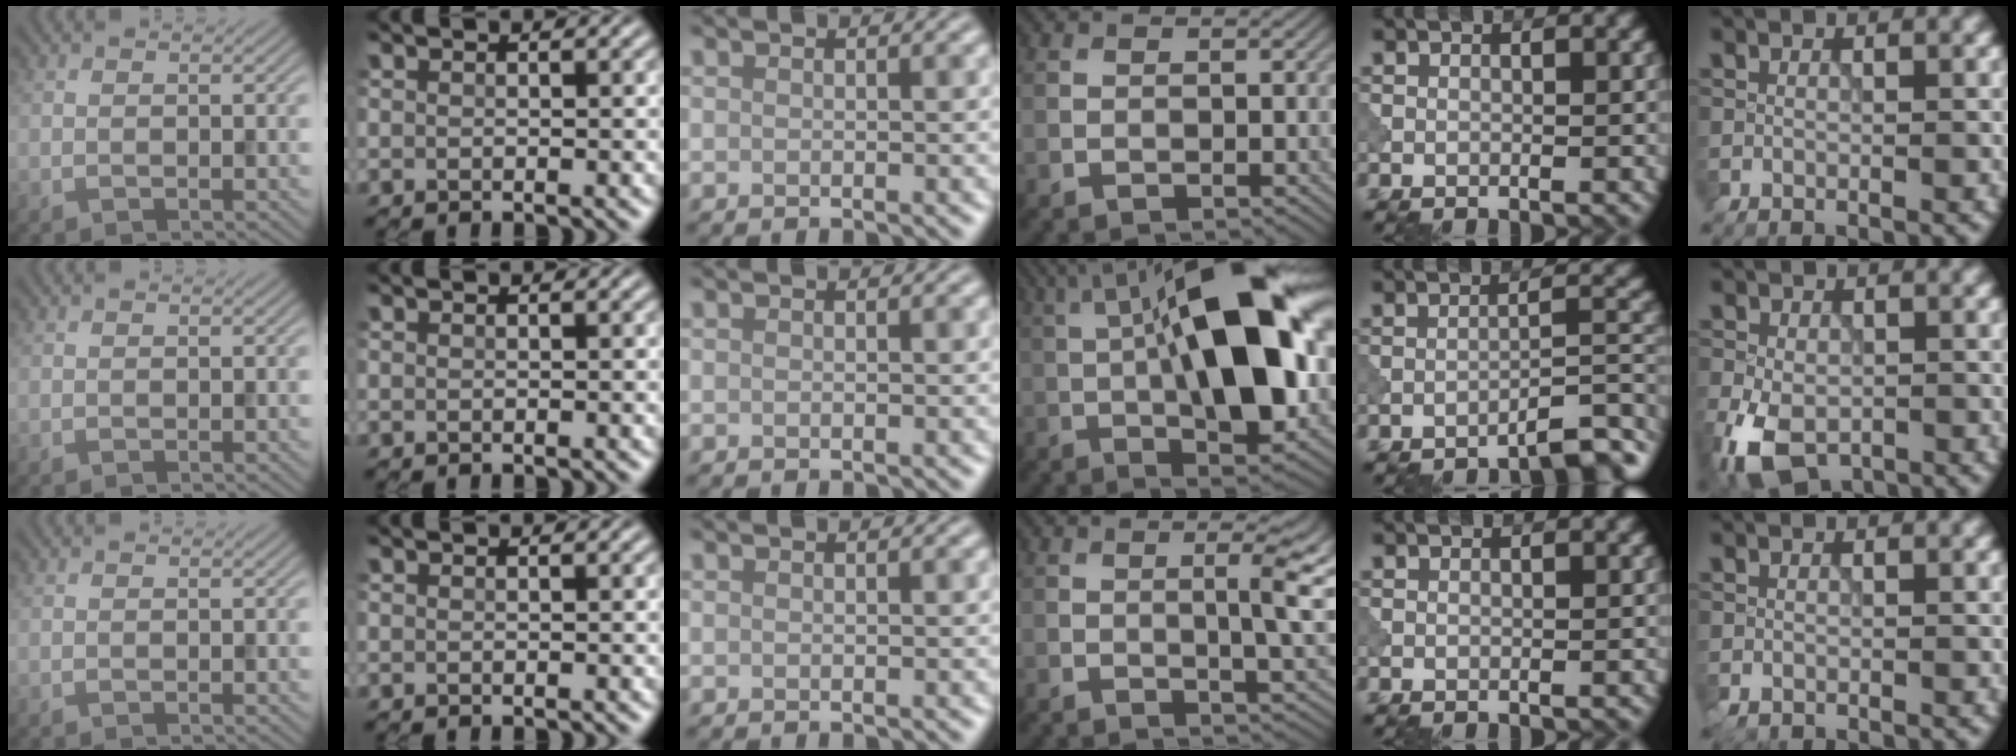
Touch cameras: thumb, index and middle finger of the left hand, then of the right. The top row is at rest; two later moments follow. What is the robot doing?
{"motion": "shake", "object": "bell"}